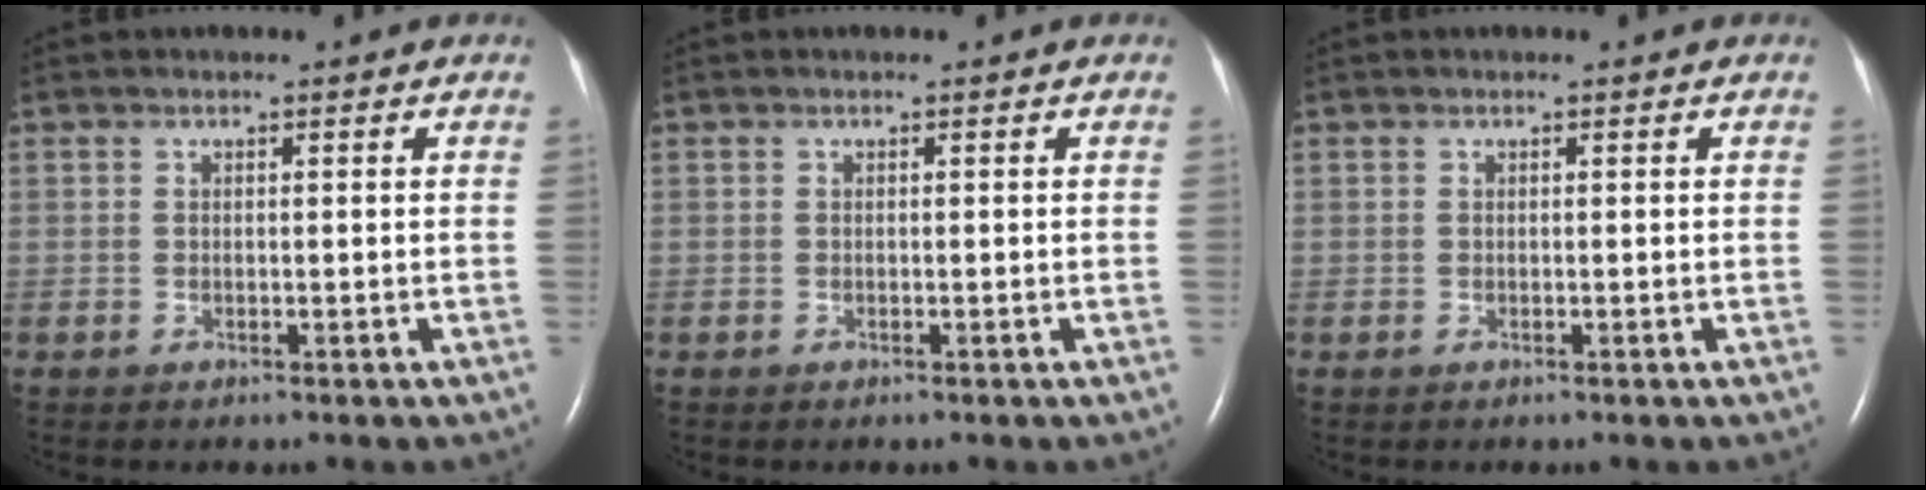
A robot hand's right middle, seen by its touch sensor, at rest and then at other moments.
{"total": 0.0}
{"total": 0.0}